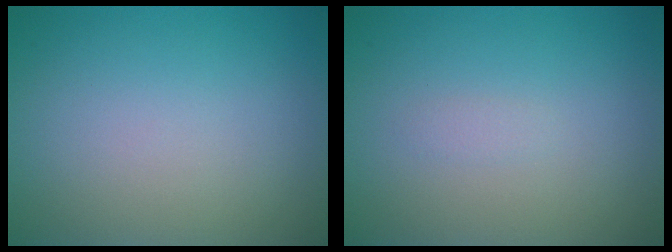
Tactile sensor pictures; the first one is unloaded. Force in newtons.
{"total": 0.5, "press": 0.5, "slide": 0.0}